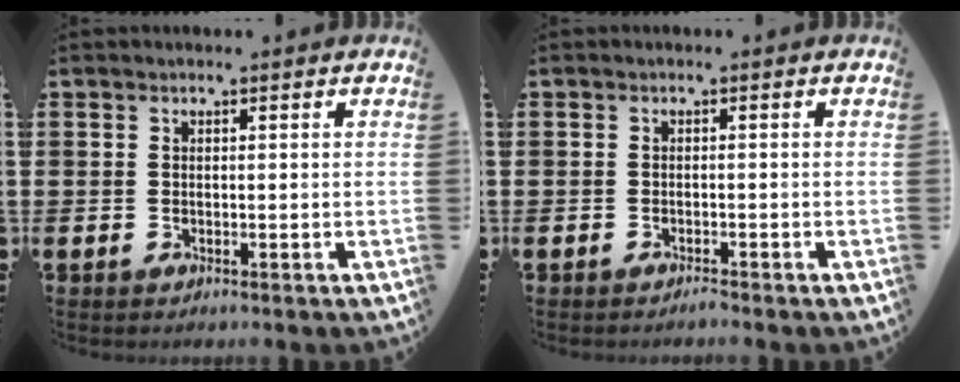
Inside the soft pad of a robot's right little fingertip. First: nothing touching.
{"total": 0.7, "force": [-0.7, 0.0, 0.1], "torque": [-0.003, -0.003, -0.014]}